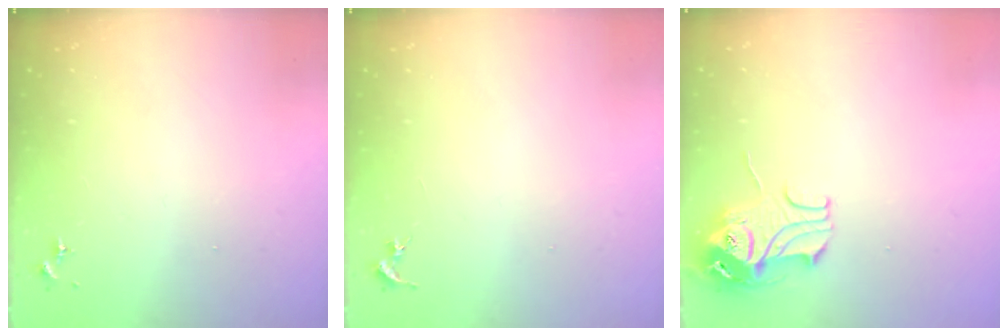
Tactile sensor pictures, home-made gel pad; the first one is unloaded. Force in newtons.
{"total": 0.0}
{"total": 10.9, "press": 10.9, "slide": 1.1}